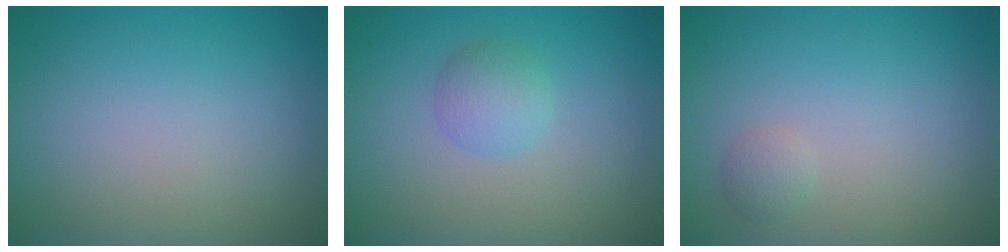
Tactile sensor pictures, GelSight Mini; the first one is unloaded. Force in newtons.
{"total": 2.0, "press": 2.0, "slide": 0.0}
{"total": 1.0, "press": 1.0, "slide": 0.1}